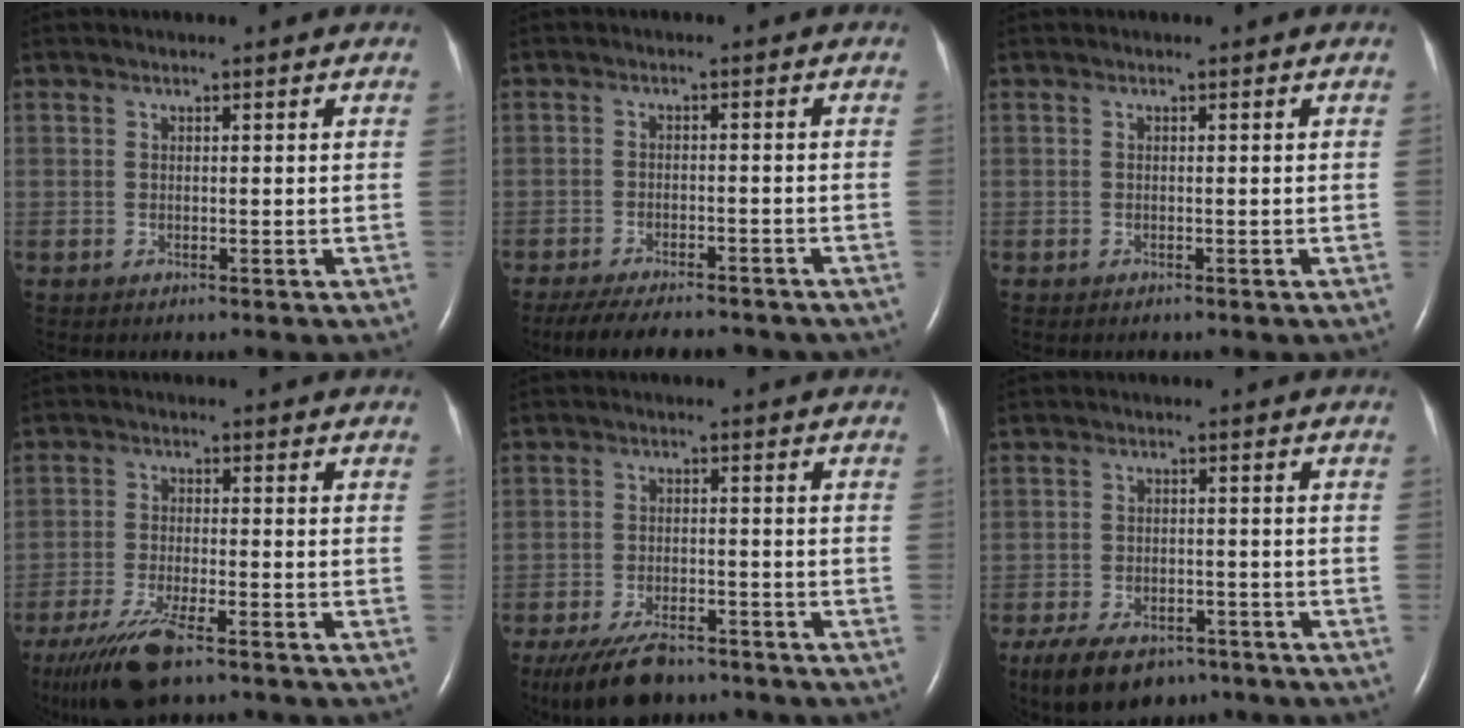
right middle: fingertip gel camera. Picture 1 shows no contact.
{"total": 12.7, "force": [-11.0, 3.0, 5.5], "torque": [-0.095, -0.013, -0.149]}
{"total": 0.0}
{"total": 10.3, "force": [-7.4, 2.1, 6.9], "torque": [-0.136, -0.027, -0.129]}
{"total": 9.1, "force": [-7.1, 3.5, 4.4], "torque": [-0.081, -0.013, -0.119]}
{"total": 10.4, "force": [-7.5, 5.2, 5.1], "torque": [-0.094, -0.002, -0.115]}